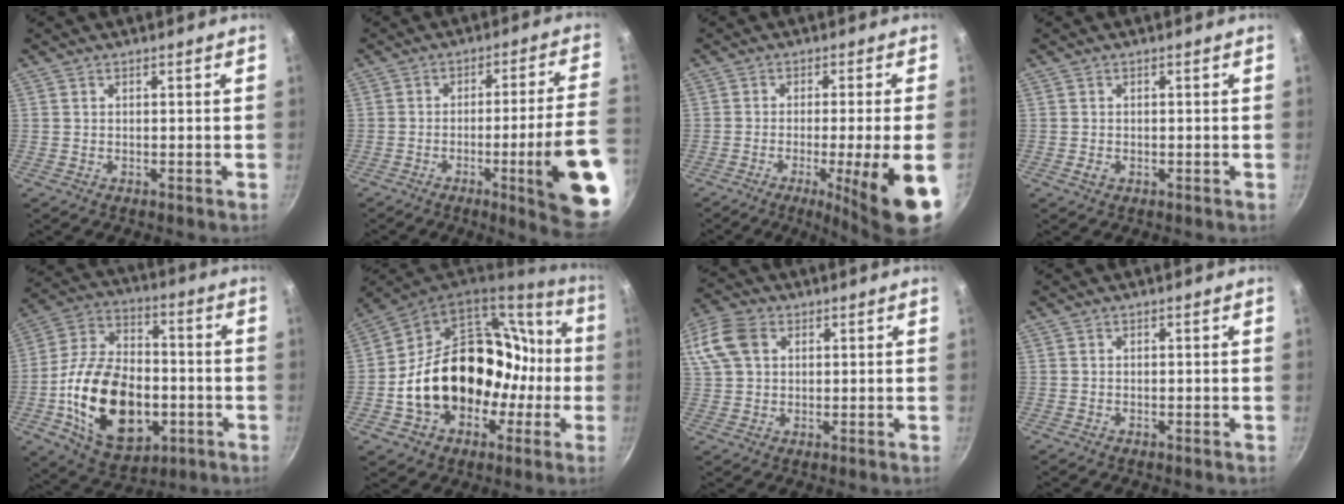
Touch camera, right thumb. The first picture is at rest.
{"total": 17.8, "force": [-6.2, 1.1, 16.7], "torque": [-0.213, 0.027, -0.082]}
{"total": 13.6, "force": [-4.8, 0.7, 12.7], "torque": [-0.184, -0.003, -0.064]}
{"total": 1.2, "force": [-0.4, 0.8, 0.8], "torque": [-0.014, 0.000, -0.006]}
{"total": 23.7, "force": [-5.0, 15.1, 17.6], "torque": [-0.287, 0.031, -0.080]}
{"total": 27.5, "force": [-3.2, 20.9, 17.6], "torque": [-0.263, 0.073, -0.025]}
{"total": 14.3, "force": [4.9, 10.6, 8.3], "torque": [-0.198, 0.028, 0.088]}
{"total": 0.0}